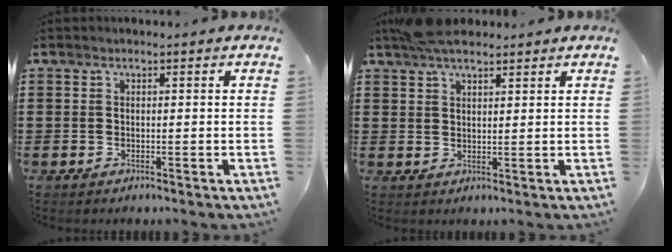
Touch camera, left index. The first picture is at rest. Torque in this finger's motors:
{"motor_torque": [0.44, -0.09, 0.26, 0.03]}